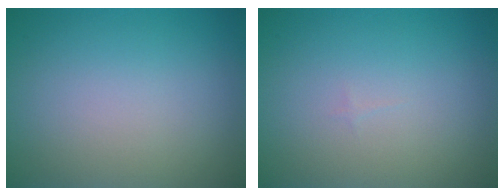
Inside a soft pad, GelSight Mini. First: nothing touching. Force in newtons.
{"total": 0.0}